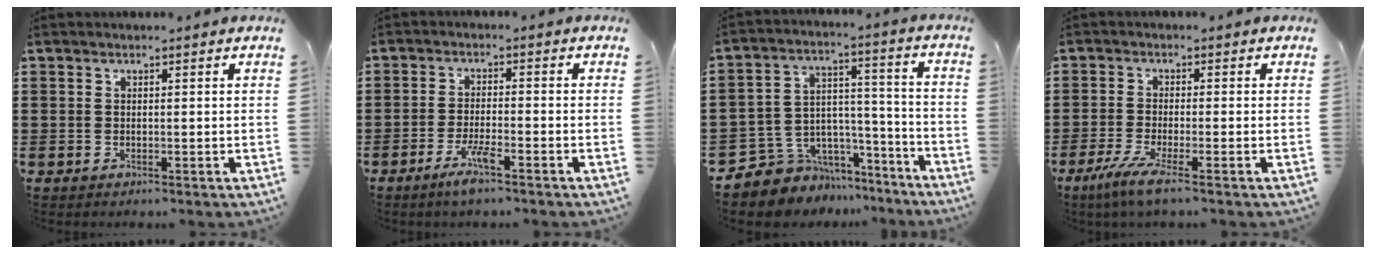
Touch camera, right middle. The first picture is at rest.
{"total": 4.2, "force": [-2.6, 0.4, 3.3], "torque": [-0.067, -0.005, -0.049]}
{"total": 6.9, "force": [-5.4, 4.2, -0.2], "torque": [-0.017, 0.003, -0.103]}
{"total": 4.3, "force": [-2.8, 0.3, 3.3], "torque": [-0.075, -0.016, -0.056]}